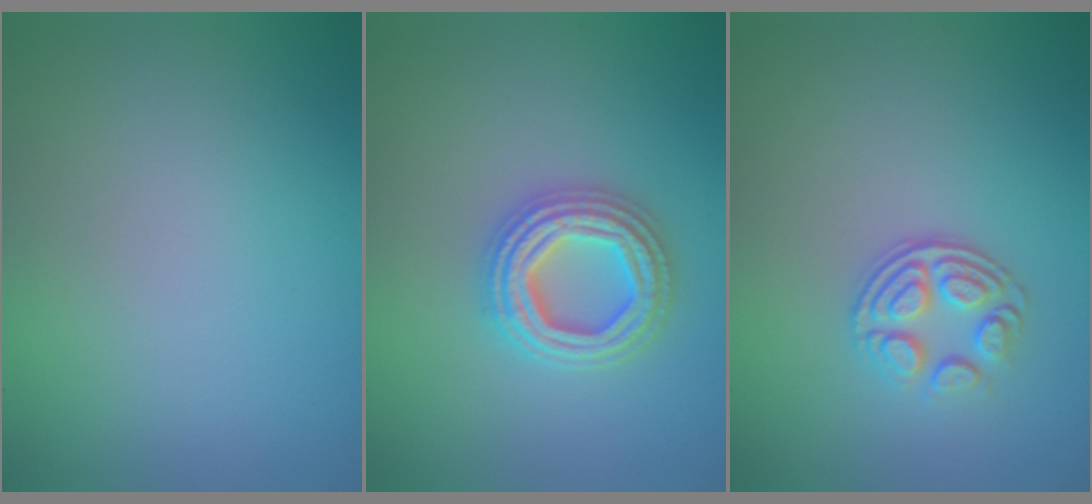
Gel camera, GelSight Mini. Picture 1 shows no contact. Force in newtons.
{"total": 4.5, "press": 4.4, "slide": 0.8}
{"total": 3.1, "press": 2.5, "slide": 1.9}